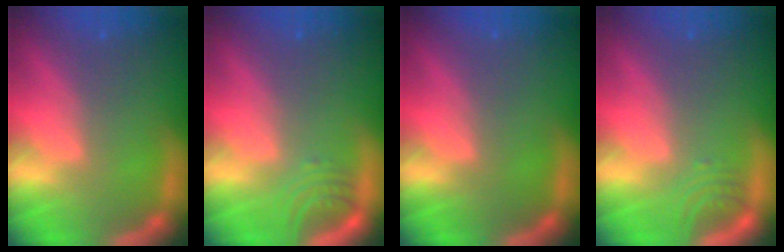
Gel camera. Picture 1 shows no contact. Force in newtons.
{"total": 2.5}
{"total": 0.0}
{"total": 2.0}